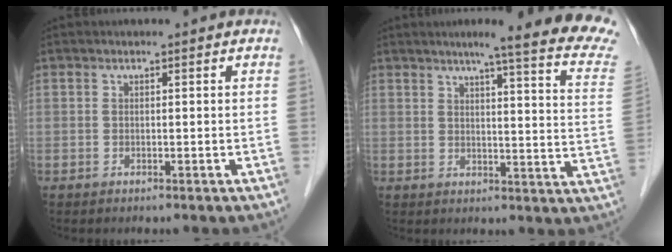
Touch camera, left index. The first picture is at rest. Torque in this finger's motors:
{"motor_torque": [0.89, -1.03, 0.29, 0.04]}